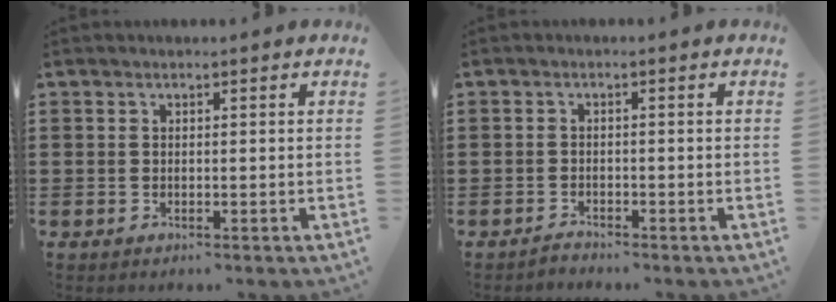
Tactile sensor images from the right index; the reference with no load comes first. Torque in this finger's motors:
{"motor_torque": [-1.87, 0.27, -1.05, -0.21]}